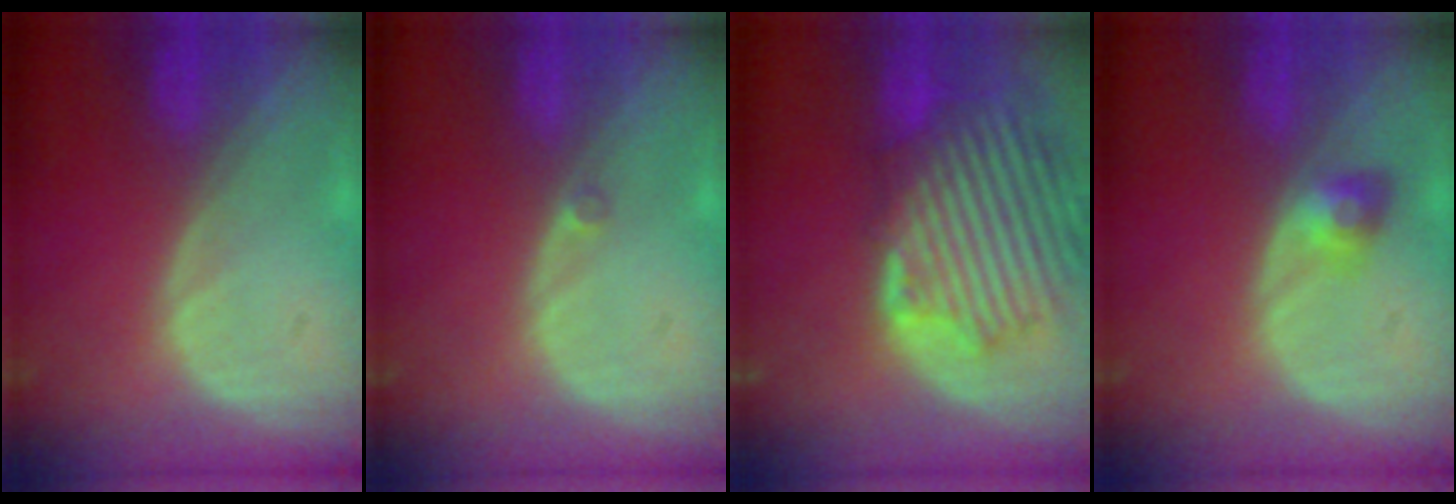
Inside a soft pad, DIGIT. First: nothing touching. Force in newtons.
{"total": 0.7, "press": 0.6, "slide": 0.3}
{"total": 13.1, "press": 11.5, "slide": 6.4}
{"total": 3.0, "press": 2.6, "slide": 1.3}